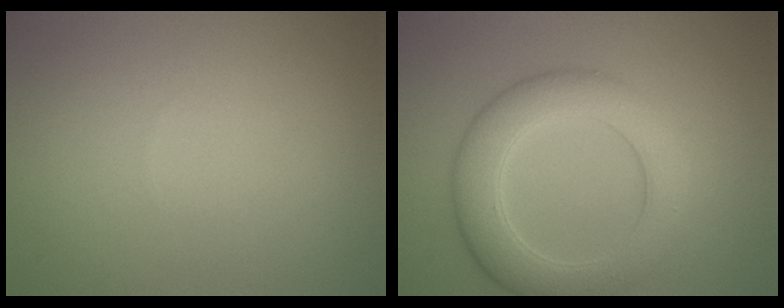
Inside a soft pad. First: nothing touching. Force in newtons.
{"total": 6.3, "press": 6.3, "slide": 0.2}